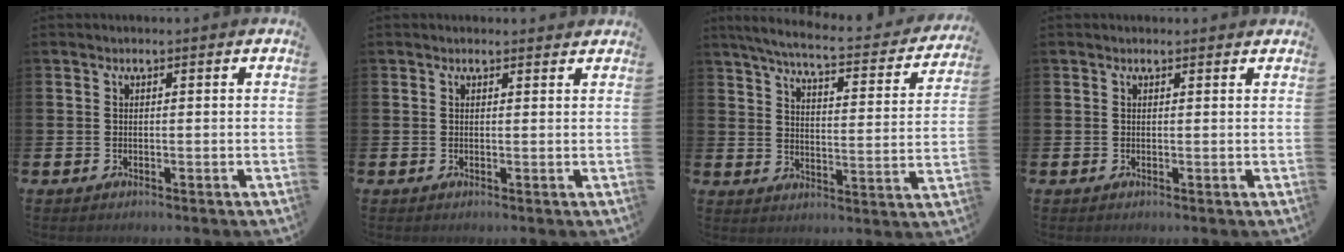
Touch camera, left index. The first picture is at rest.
{"total": 0.9, "force": [0.9, 0.3, 0.1], "torque": [0.007, 0.000, 0.014]}
{"total": 5.6, "force": [5.0, 0.6, 2.5], "torque": [-0.074, -0.040, 0.077]}
{"total": 0.7, "force": [0.6, 0.2, 0.2], "torque": [0.007, -0.003, 0.009]}